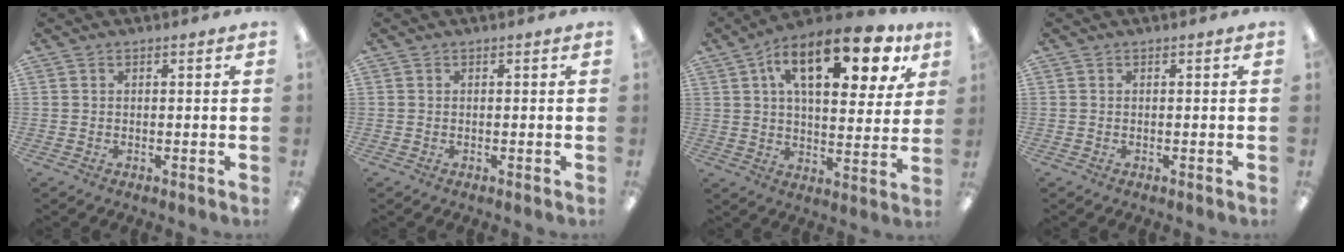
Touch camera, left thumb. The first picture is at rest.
{"total": 0.0}
{"total": 20.0, "force": [10.3, 8.8, 14.7], "torque": [-0.226, -0.031, 0.164]}
{"total": 0.0}